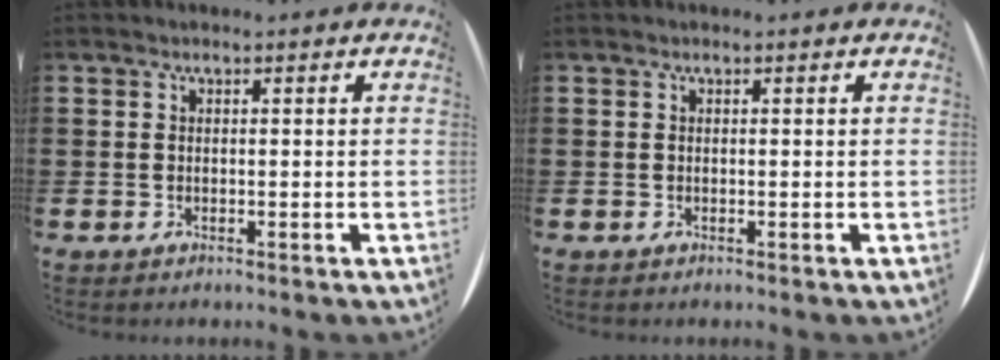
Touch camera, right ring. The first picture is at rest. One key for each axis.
{"total": 0.0}